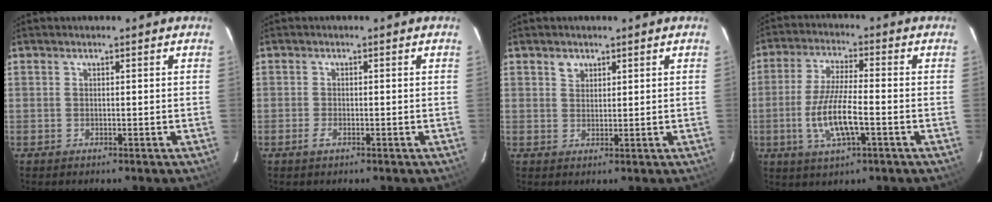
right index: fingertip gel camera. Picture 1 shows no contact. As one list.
[{"total": 1.5, "force": [-0.9, 0.6, 1.1], "torque": [-0.025, 0.000, -0.016]}, {"total": 2.1, "force": [1.3, 1.5, 0.6], "torque": [-0.006, 0.006, 0.022]}, {"total": 10.3, "force": [-3.0, 2.5, 9.5], "torque": [-0.191, -0.009, -0.057]}]